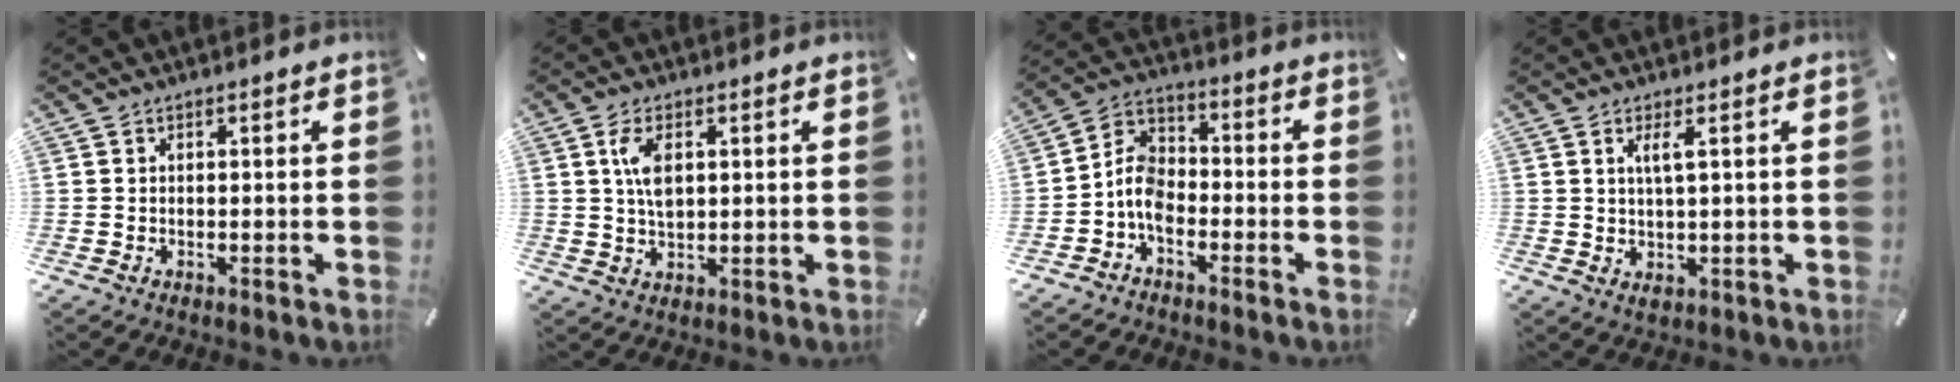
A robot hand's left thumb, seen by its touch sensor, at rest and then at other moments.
{"total": 6.0, "force": [1.6, 3.1, 4.8], "torque": [-0.109, -0.002, 0.021]}
{"total": 7.4, "force": [-3.8, 4.8, 4.2], "torque": [-0.104, 0.006, -0.080]}
{"total": 4.0, "force": [1.5, 0.9, 3.6], "torque": [-0.065, -0.005, 0.023]}